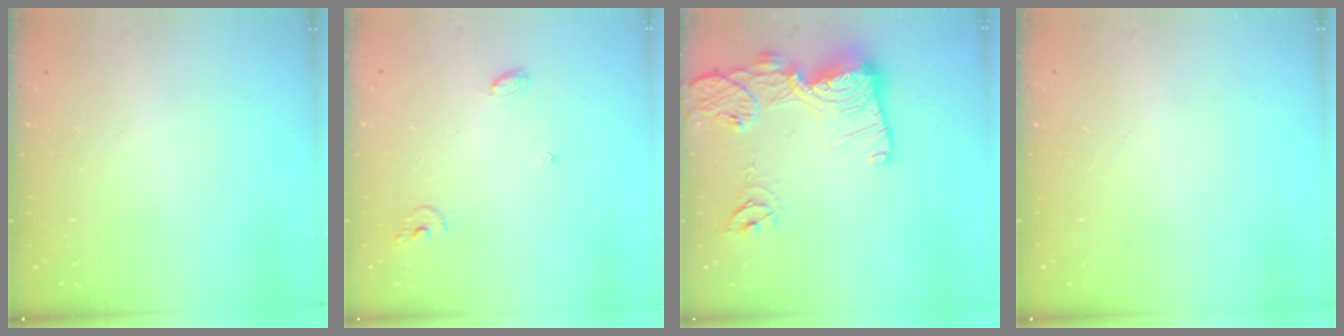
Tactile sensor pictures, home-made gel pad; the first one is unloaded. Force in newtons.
{"total": 3.8, "press": 3.8, "slide": 0.2}
{"total": 18.6, "press": 18.6, "slide": 1.6}
{"total": 0.0}